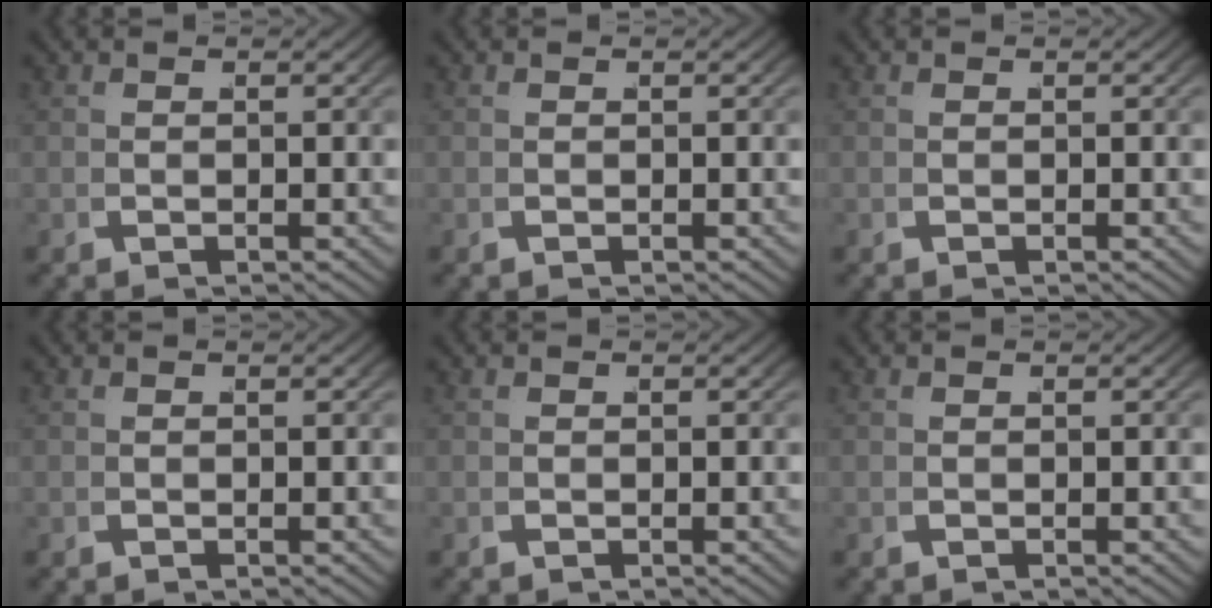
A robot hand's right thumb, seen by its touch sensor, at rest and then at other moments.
{"total": 0.0}
{"total": 0.0}
{"total": 0.0}
{"total": 0.0}
{"total": 0.0}